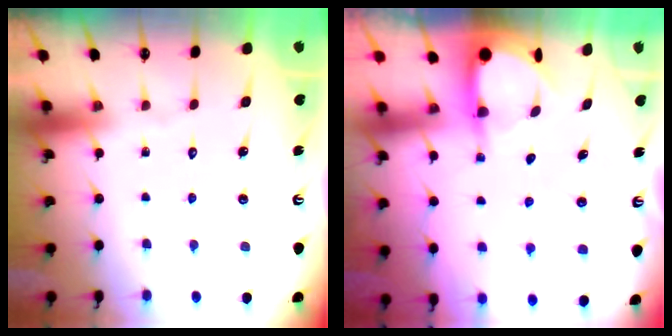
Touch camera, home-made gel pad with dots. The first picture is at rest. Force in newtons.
{"total": 3.9, "press": 3.9, "slide": 0.3}